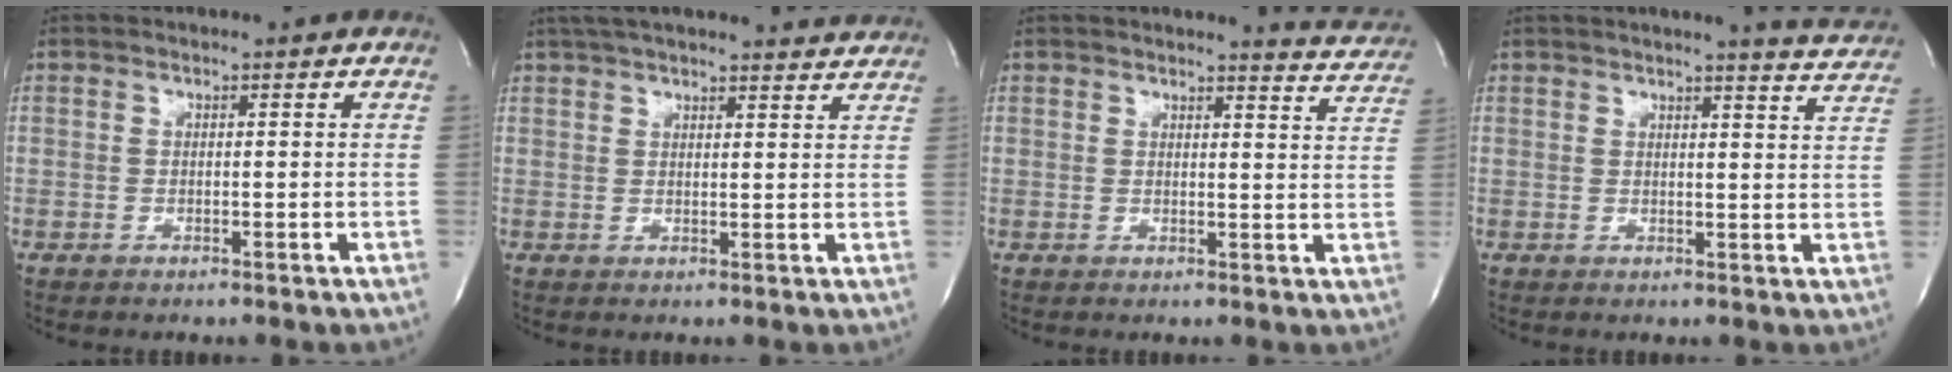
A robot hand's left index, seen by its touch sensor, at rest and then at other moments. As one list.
[{"total": 17.6, "force": [16.1, 2.5, 6.6], "torque": [-0.101, 0.037, 0.214]}, {"total": 6.7, "force": [6.7, 0.2, 0.3], "torque": [-0.001, -0.041, 0.055]}, {"total": 8.5, "force": [8.2, -0.3, 2.3], "torque": [-0.030, -0.032, 0.075]}]